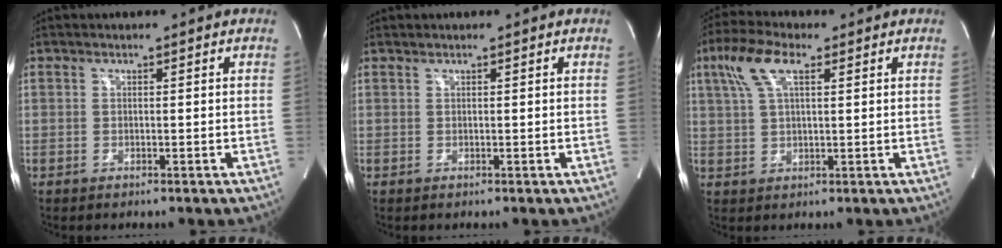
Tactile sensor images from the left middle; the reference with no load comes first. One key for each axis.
{"total": 0.0}
{"total": 7.2, "fx": 3.4, "fy": 2.4, "fz": 5.9, "tx": -0.133, "ty": 0.023, "tz": 0.066}